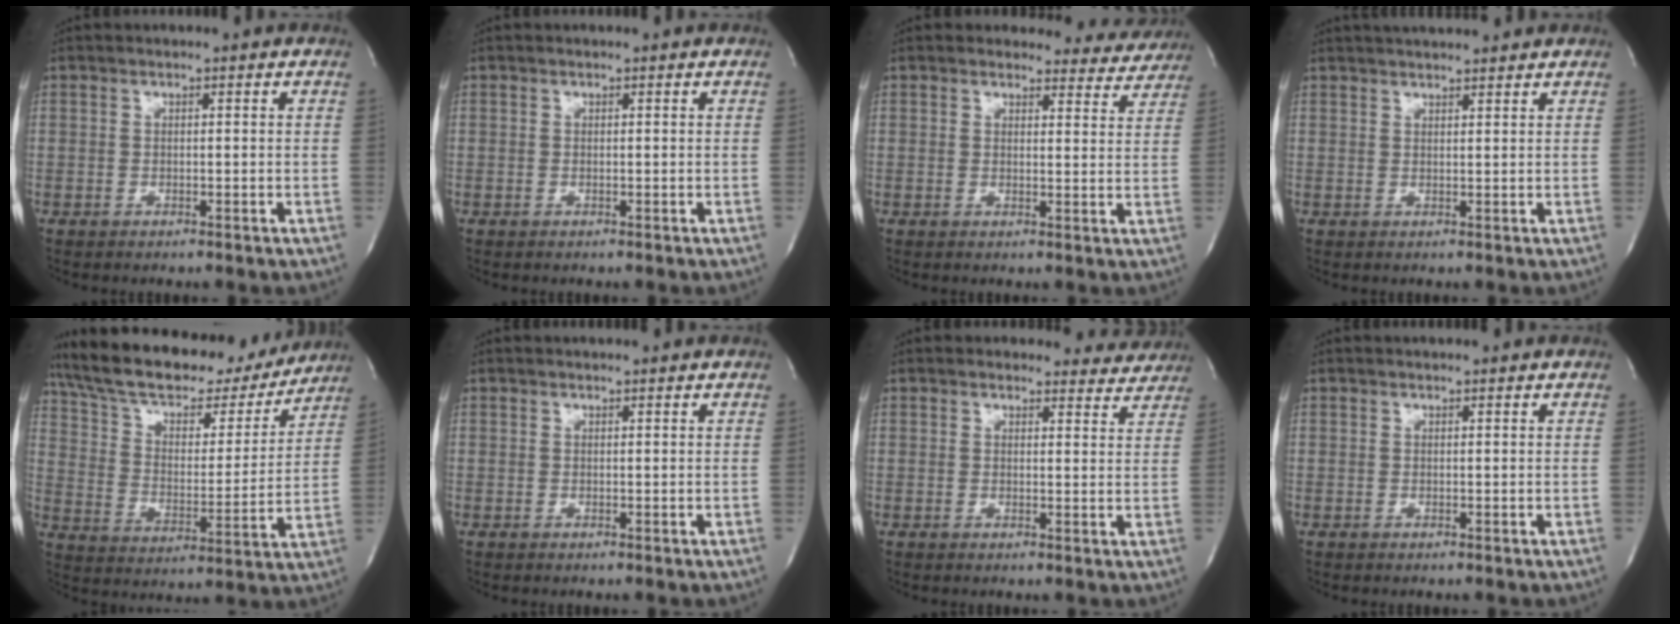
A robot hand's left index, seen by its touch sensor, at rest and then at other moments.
{"total": 0.0}
{"total": 8.1, "force": [7.7, 2.5, -0.5], "torque": [0.040, -0.017, 0.061]}
{"total": 7.3, "force": [6.7, 0.8, 2.8], "torque": [-0.045, 0.031, 0.095]}
{"total": 25.7, "force": [21.7, 7.7, 11.4], "torque": [-0.200, 0.016, 0.321]}
{"total": 1.6, "force": [1.5, 0.0, 0.5], "torque": [-0.008, 0.013, 0.022]}
{"total": 5.9, "force": [5.6, 1.9, -0.6], "torque": [0.032, -0.014, 0.039]}
{"total": 1.4, "force": [1.3, 0.0, 0.4], "torque": [-0.008, 0.013, 0.019]}